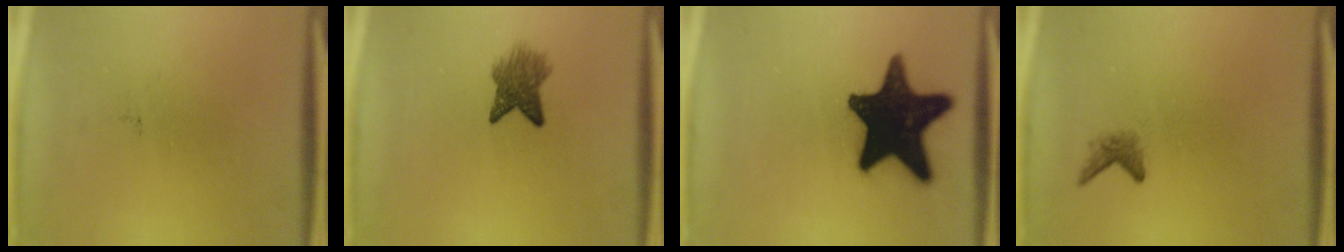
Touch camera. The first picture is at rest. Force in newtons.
{"total": 4.7}
{"total": 19.5}
{"total": 1.4}